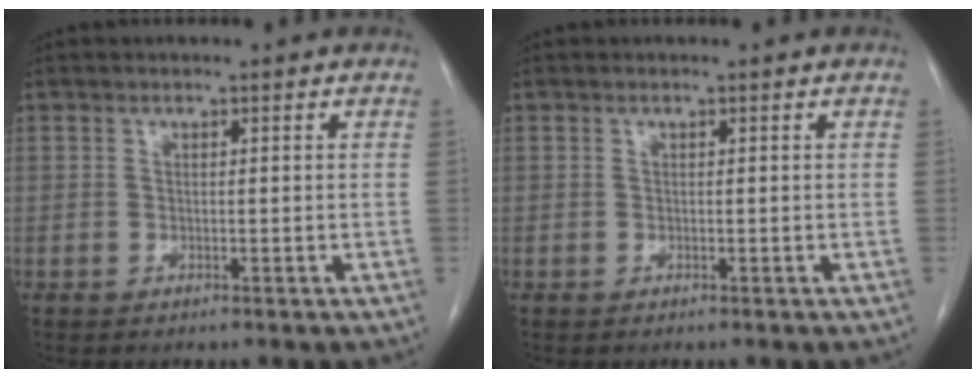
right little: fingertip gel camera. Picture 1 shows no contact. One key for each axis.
{"total": 0.0}